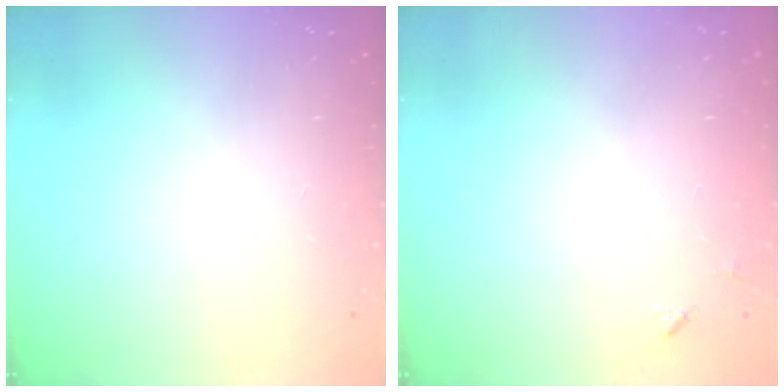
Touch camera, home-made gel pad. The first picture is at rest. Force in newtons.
{"total": 3.5, "press": 3.5, "slide": 0.5}